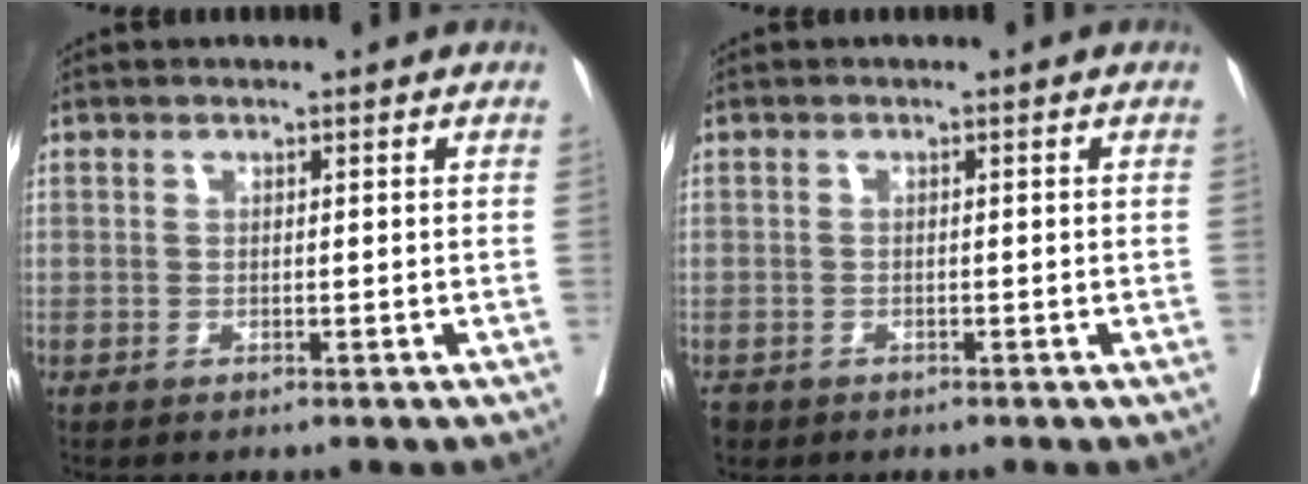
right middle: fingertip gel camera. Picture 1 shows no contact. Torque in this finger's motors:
{"motor_torque": [0.33, -0.28, 0.01, 0.00]}